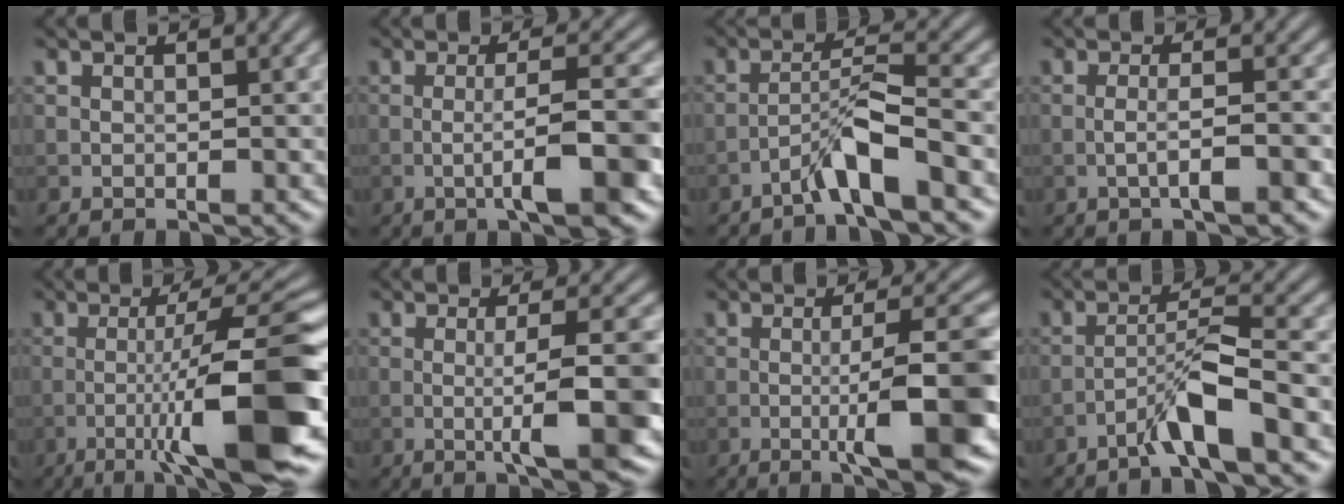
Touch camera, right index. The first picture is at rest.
{"total": 6.2, "force": [-1.7, 0.7, 5.9], "torque": [-0.093, 0.008, -0.031]}
{"total": 3.8, "force": [-2.5, 0.0, 2.8], "torque": [-0.053, 0.019, -0.053]}
{"total": 2.7, "force": [-1.0, 0.3, 2.5], "torque": [-0.042, 0.008, -0.022]}
{"total": 11.9, "force": [-3.4, 1.6, 11.3], "torque": [-0.166, 0.018, -0.051]}
{"total": 7.1, "force": [-1.3, 1.1, 6.9], "torque": [-0.098, 0.002, -0.021]}
{"total": 8.8, "force": [-1.7, 1.5, 8.5], "torque": [-0.115, 0.007, -0.032]}
{"total": 4.1, "force": [-2.6, -0.1, 3.2], "torque": [-0.060, 0.019, -0.055]}